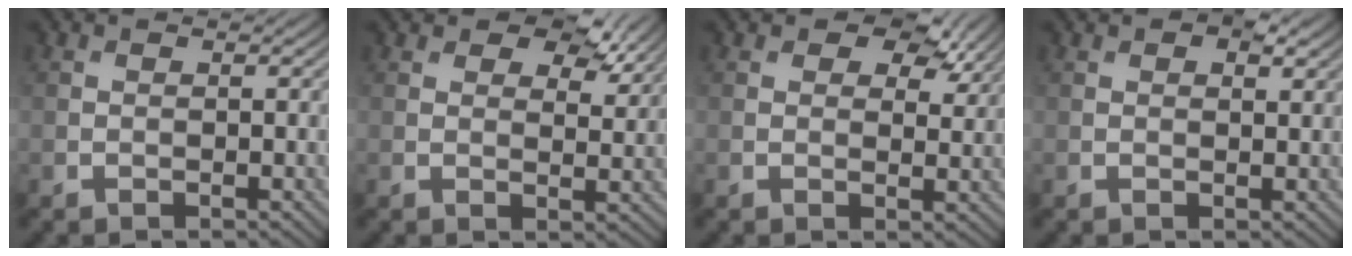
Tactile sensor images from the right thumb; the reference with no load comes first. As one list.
[{"total": 7.6, "force": [5.1, 3.5, 4.3], "torque": [-0.065, -0.002, 0.077]}, {"total": 7.1, "force": [4.3, 3.7, 4.1], "torque": [-0.058, -0.001, 0.062]}, {"total": 3.6, "force": [2.1, 1.6, 2.4], "torque": [-0.040, 0.001, 0.033]}]